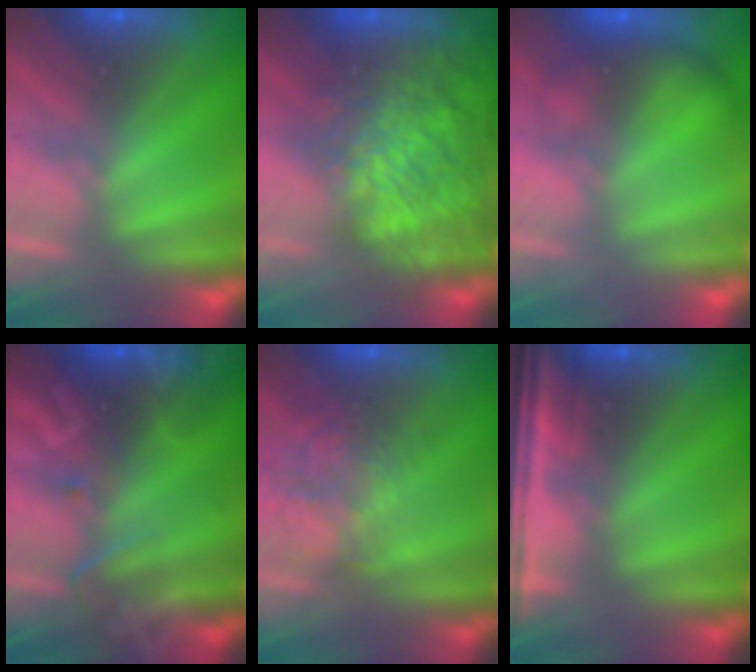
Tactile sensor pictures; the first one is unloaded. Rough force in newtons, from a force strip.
{"total": 8.9}
{"total": 2.1}
{"total": 2.4}
{"total": 2.1}
{"total": 7.3}